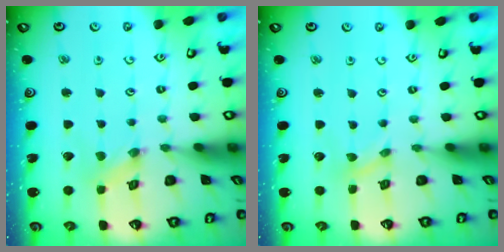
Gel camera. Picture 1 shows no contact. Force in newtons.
{"total": 0.0}